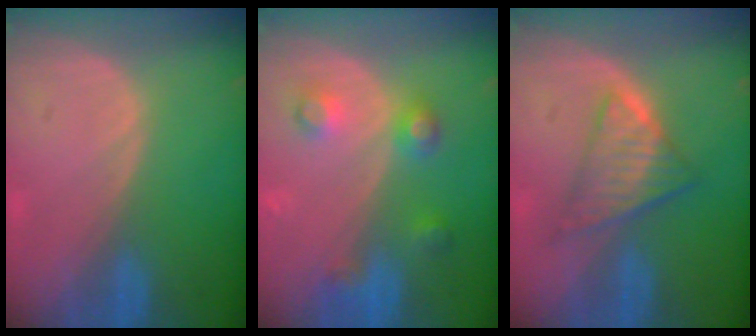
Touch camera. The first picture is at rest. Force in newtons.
{"total": 4.9, "press": 4.9, "slide": 0.2}
{"total": 6.2, "press": 5.7, "slide": 2.5}